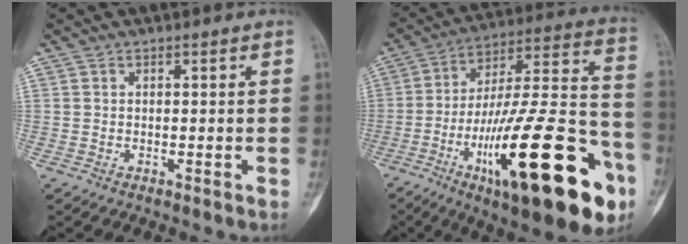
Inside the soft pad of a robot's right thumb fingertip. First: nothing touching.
{"total": 33.9, "force": [-14.2, 9.8, 29.2], "torque": [-0.416, 0.063, -0.212]}